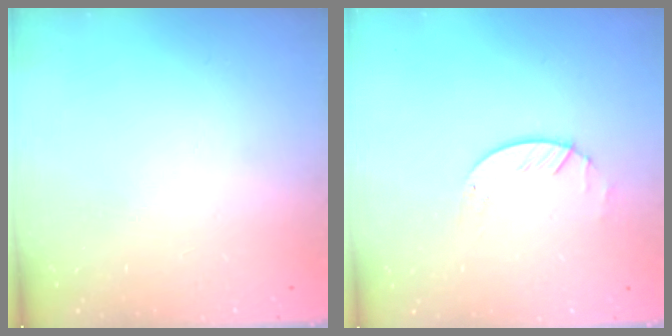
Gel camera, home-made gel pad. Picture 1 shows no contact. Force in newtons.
{"total": 2.0, "press": 2.0, "slide": 0.2}